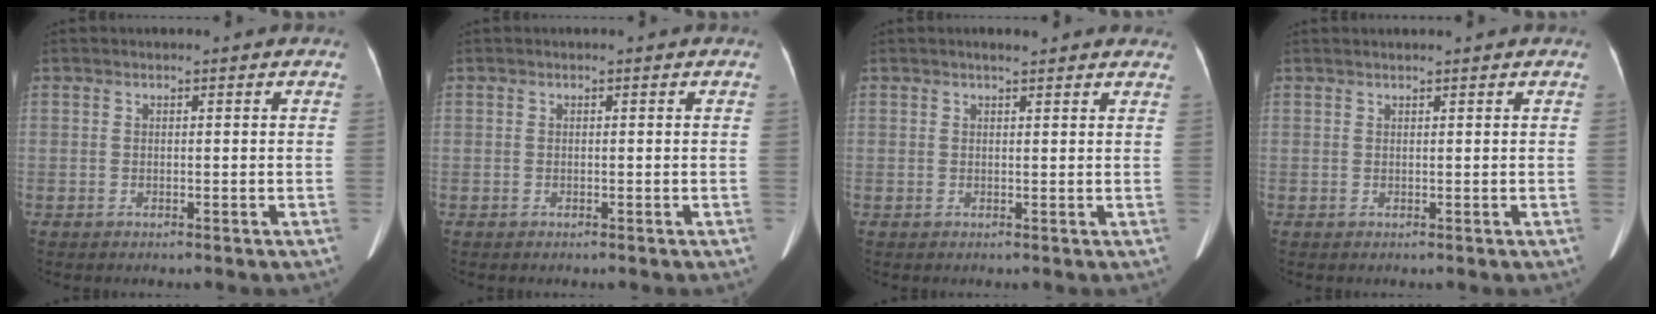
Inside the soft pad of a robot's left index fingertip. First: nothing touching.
{"total": 0.0}
{"total": 4.8, "force": [4.2, 1.0, 2.1], "torque": [-0.022, 0.018, 0.043]}
{"total": 1.7, "force": [1.6, -0.1, 0.6], "torque": [-0.008, 0.018, 0.027]}